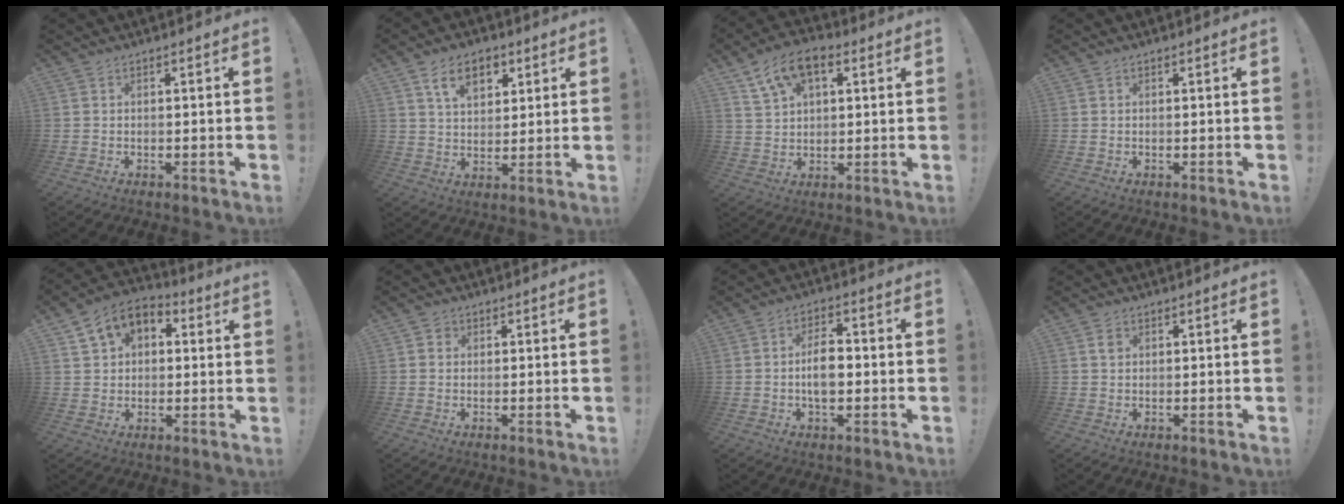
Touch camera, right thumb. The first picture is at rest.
{"total": 10.4, "force": [5.2, 6.5, 6.3], "torque": [-0.095, -0.007, 0.096]}
{"total": 10.1, "force": [4.9, 5.8, 6.6], "torque": [-0.117, -0.008, 0.096]}
{"total": 0.0}
{"total": 9.1, "force": [4.5, 6.2, 4.9], "torque": [-0.083, -0.013, 0.088]}
{"total": 1.6, "force": [0.3, 1.5, 0.5], "torque": [-0.002, 0.001, 0.004]}
{"total": 7.7, "force": [-1.1, 4.5, 6.1], "torque": [-0.104, 0.008, -0.025]}
{"total": 1.4, "force": [0.6, 1.1, 0.6], "torque": [0.002, -0.004, 0.009]}